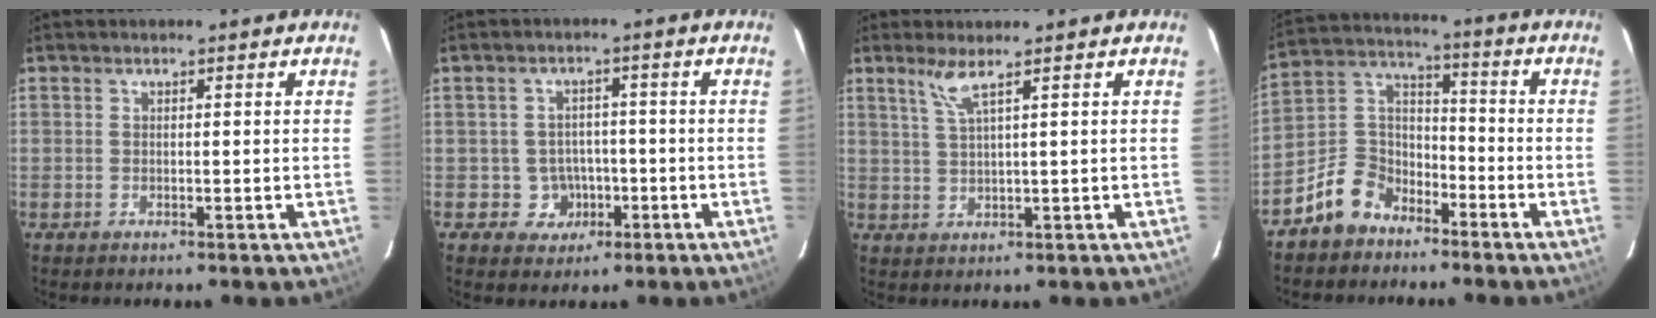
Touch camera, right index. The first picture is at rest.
{"total": 4.9, "force": [-1.7, 4.6, 0.4], "torque": [-0.019, 0.018, -0.017]}
{"total": 3.1, "force": [2.0, -0.6, 2.3], "torque": [-0.051, -0.006, 0.044]}
{"total": 9.9, "force": [-6.9, 6.4, 3.1], "torque": [-0.074, 0.043, -0.128]}